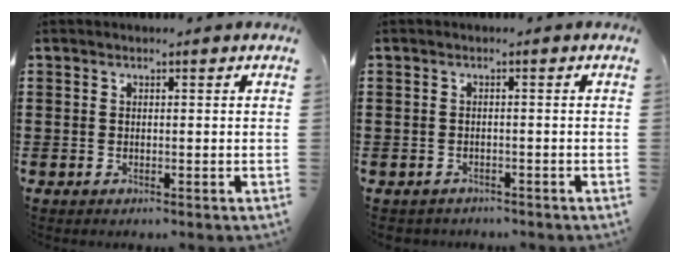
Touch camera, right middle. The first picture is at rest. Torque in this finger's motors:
{"motor_torque": [0.09, -0.07, 0.02, 0.01]}